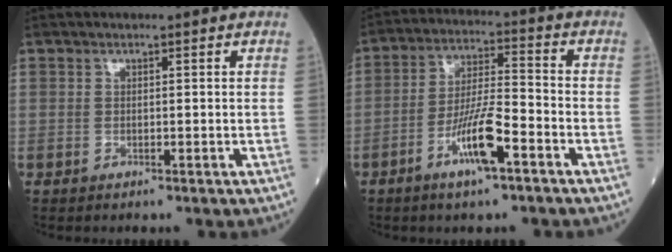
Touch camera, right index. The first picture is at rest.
{"total": 8.9, "force": [-4.5, 1.1, 7.7], "torque": [-0.151, -0.001, -0.080]}